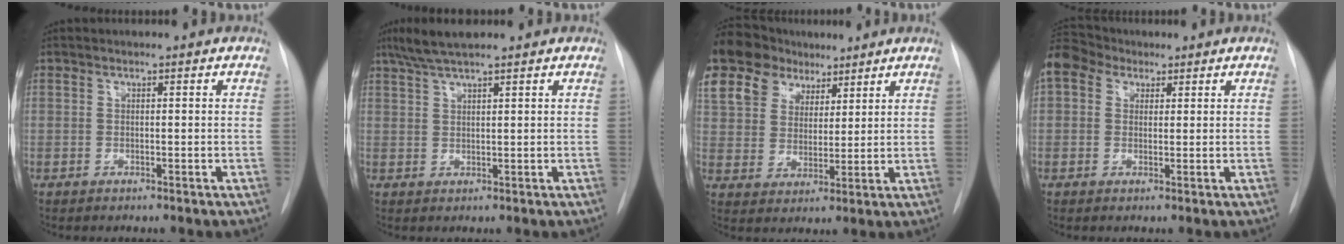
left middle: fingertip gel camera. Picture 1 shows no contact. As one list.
[{"total": 5.1, "force": [4.1, 0.3, 3.1], "torque": [-0.067, 0.015, 0.079]}, {"total": 20.0, "force": [12.8, 13.3, 7.7], "torque": [-0.215, 0.073, 0.243]}, {"total": 7.9, "force": [4.7, 5.5, 3.1], "torque": [-0.073, 0.046, 0.090]}]